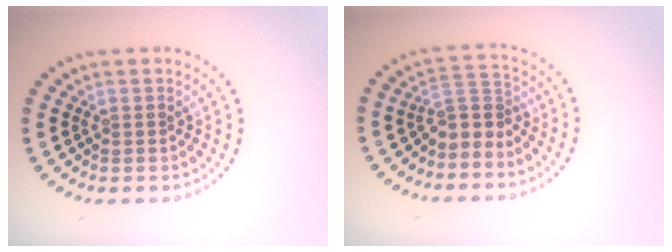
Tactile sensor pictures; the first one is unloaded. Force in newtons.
{"total": 2.7, "press": 1.9, "slide": 1.9}